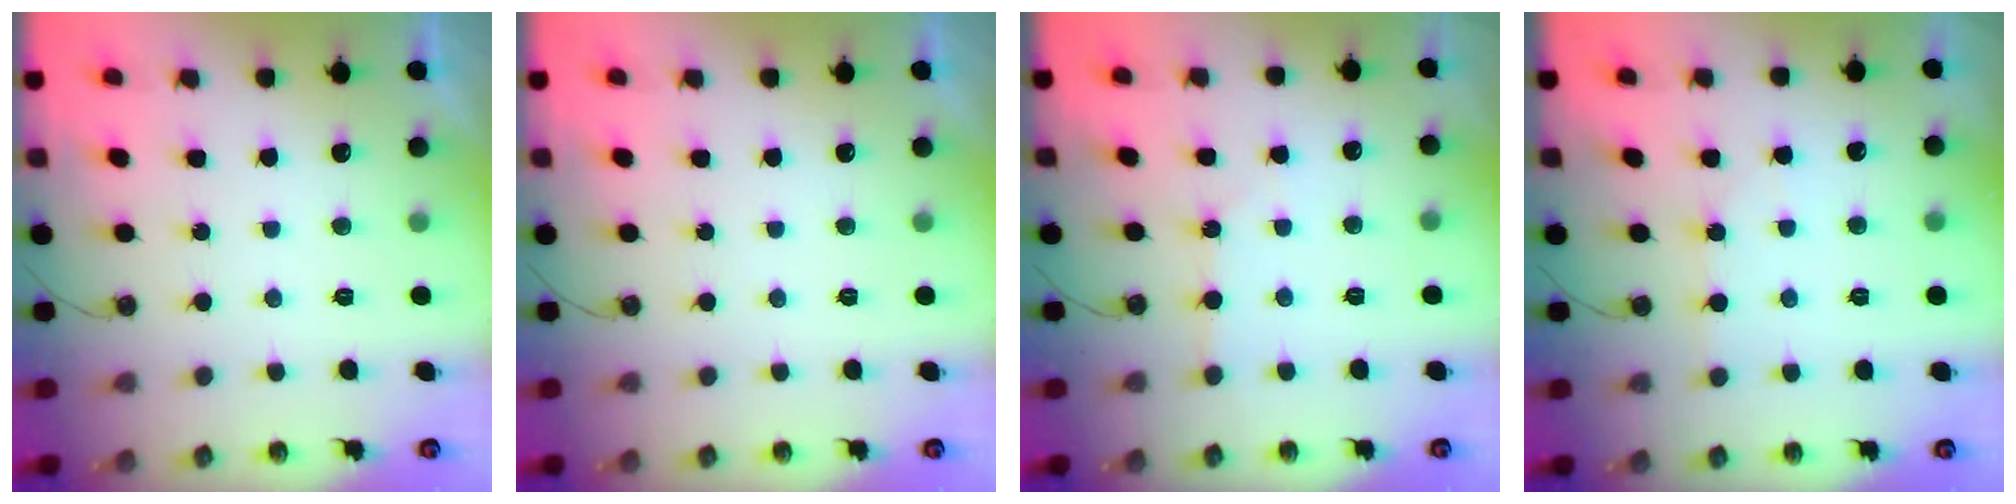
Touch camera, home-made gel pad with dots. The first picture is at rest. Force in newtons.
{"total": 0.0}
{"total": 2.4, "press": 2.3, "slide": 0.3}
{"total": 2.6, "press": 2.6, "slide": 0.4}